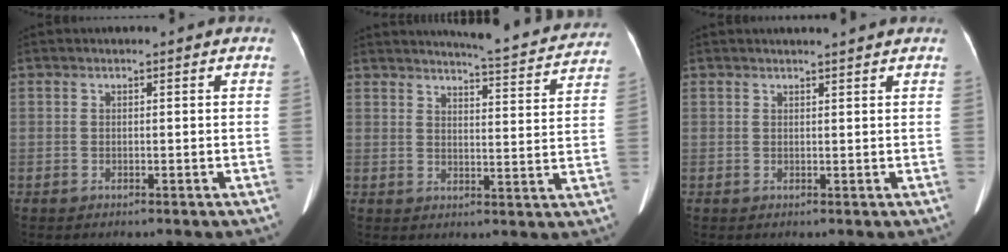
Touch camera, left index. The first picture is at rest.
{"total": 14.4, "force": [13.7, 1.2, 4.2], "torque": [-0.053, -0.034, 0.155]}
{"total": 3.5, "force": [3.2, -0.2, 1.2], "torque": [-0.015, 0.009, 0.038]}